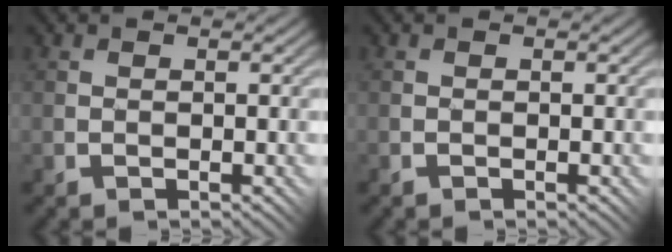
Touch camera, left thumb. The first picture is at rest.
{"total": 0.0}